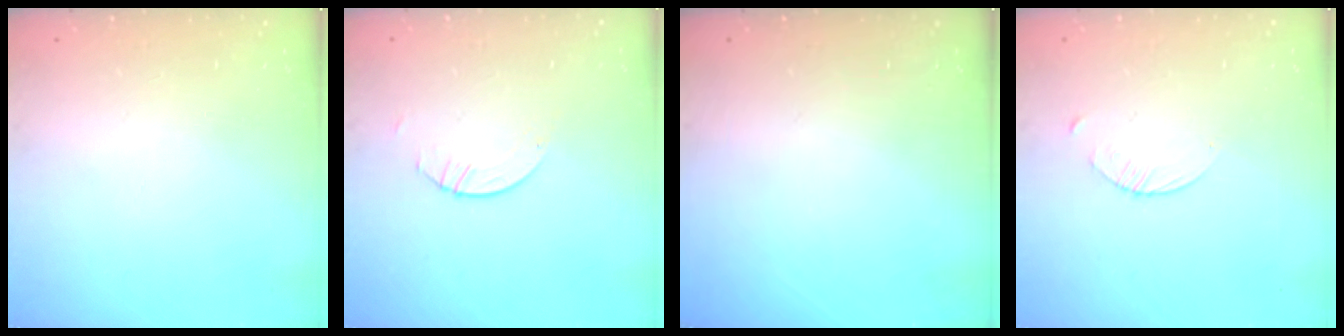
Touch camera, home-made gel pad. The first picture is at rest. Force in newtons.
{"total": 1.1, "press": 1.1, "slide": 0.1}
{"total": 0.0}
{"total": 1.5, "press": 1.5, "slide": 0.2}